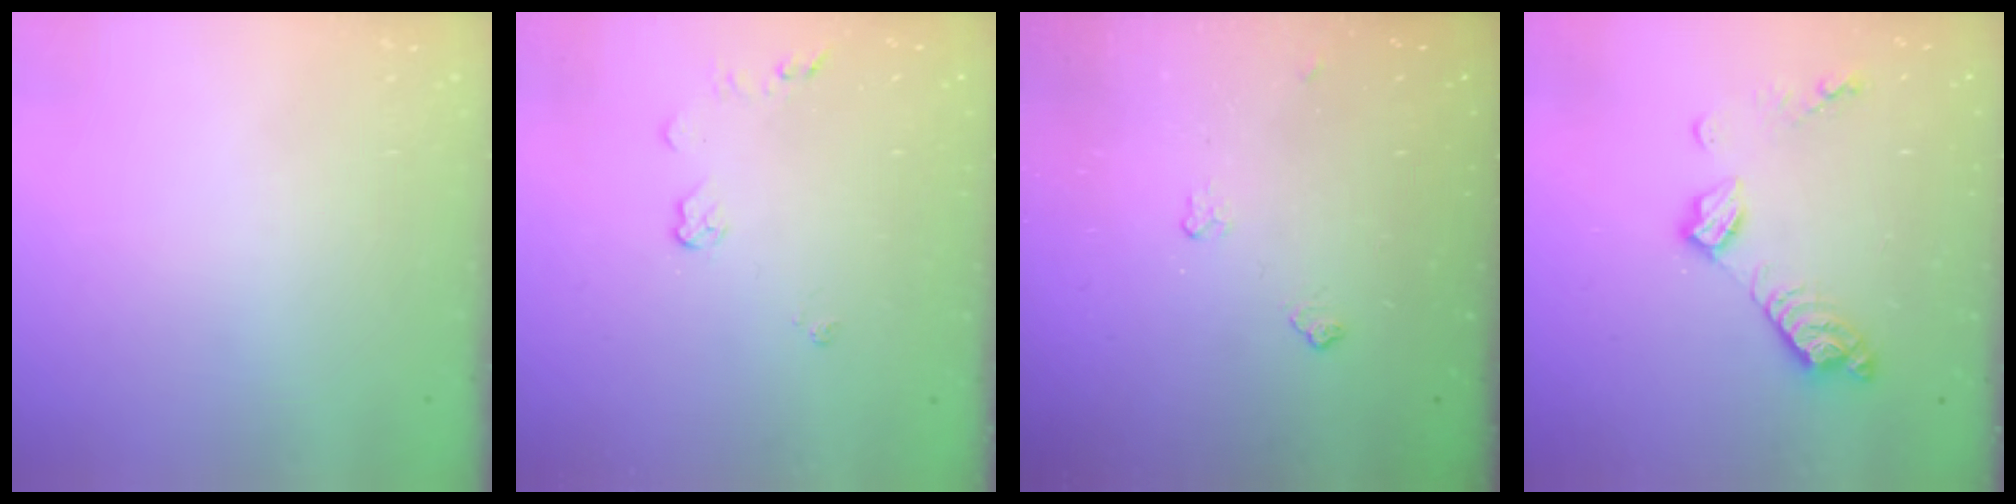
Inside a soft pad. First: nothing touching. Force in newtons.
{"total": 4.8, "press": 4.8, "slide": 0.7}
{"total": 3.9, "press": 3.9, "slide": 0.5}
{"total": 9.8, "press": 9.8, "slide": 0.6}